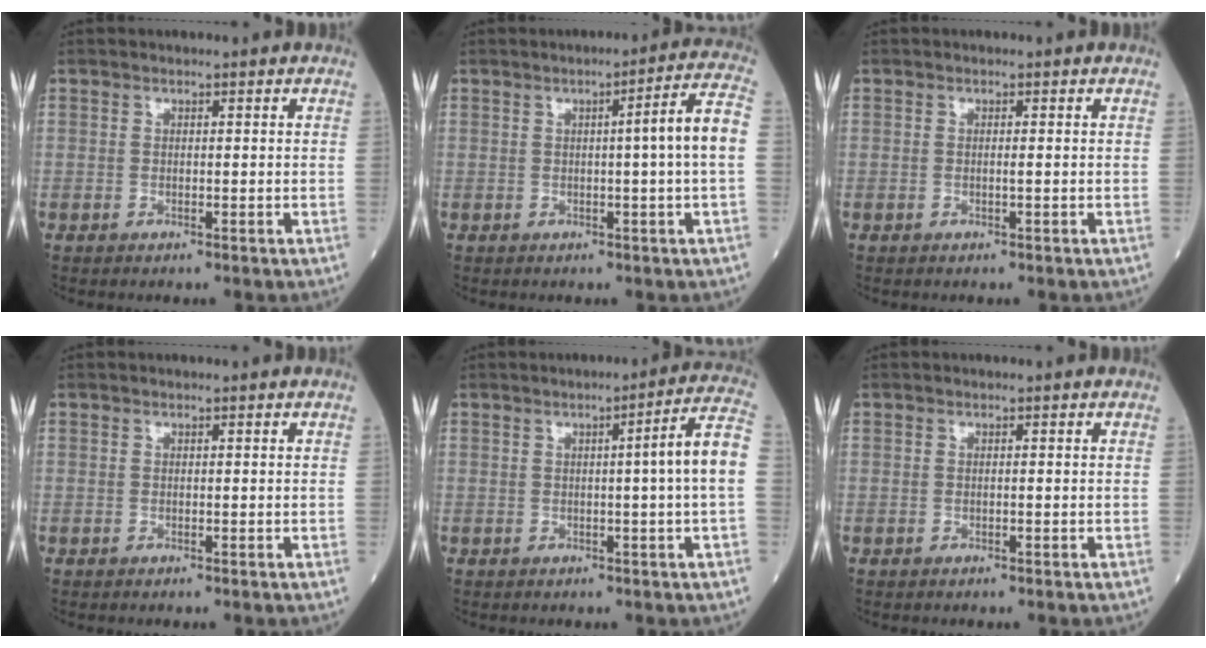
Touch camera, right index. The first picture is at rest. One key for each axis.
{"total": 6.9, "fx": 0.0, "fy": -1.3, "fz": 6.8, "tx": -0.092, "ty": 0.007, "tz": 0.001}
{"total": 0.5, "fx": -0.1, "fy": -0.2, "fz": 0.4, "tx": -0.008, "ty": 0.000, "tz": -0.004}
{"total": 0.0}
{"total": 7.3, "fx": 0.0, "fy": -1.5, "fz": 7.1, "tx": -0.093, "ty": 0.006, "tz": 0.000}
{"total": 0.0}